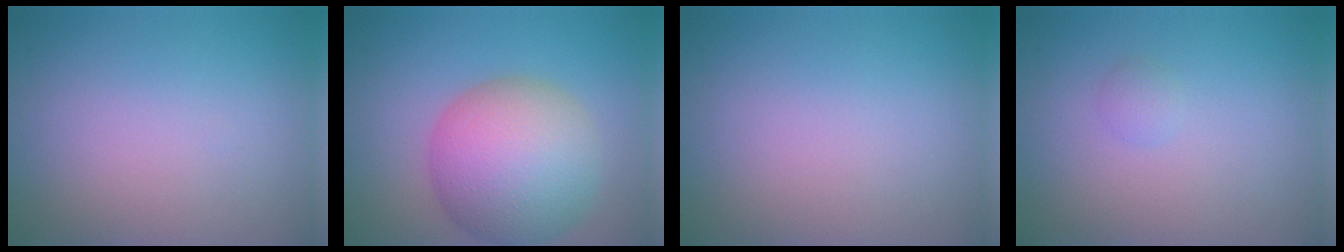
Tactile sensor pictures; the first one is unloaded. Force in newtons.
{"total": 9.8, "press": 9.8, "slide": 0.5}
{"total": 0.0}
{"total": 0.8, "press": 0.8, "slide": 0.0}